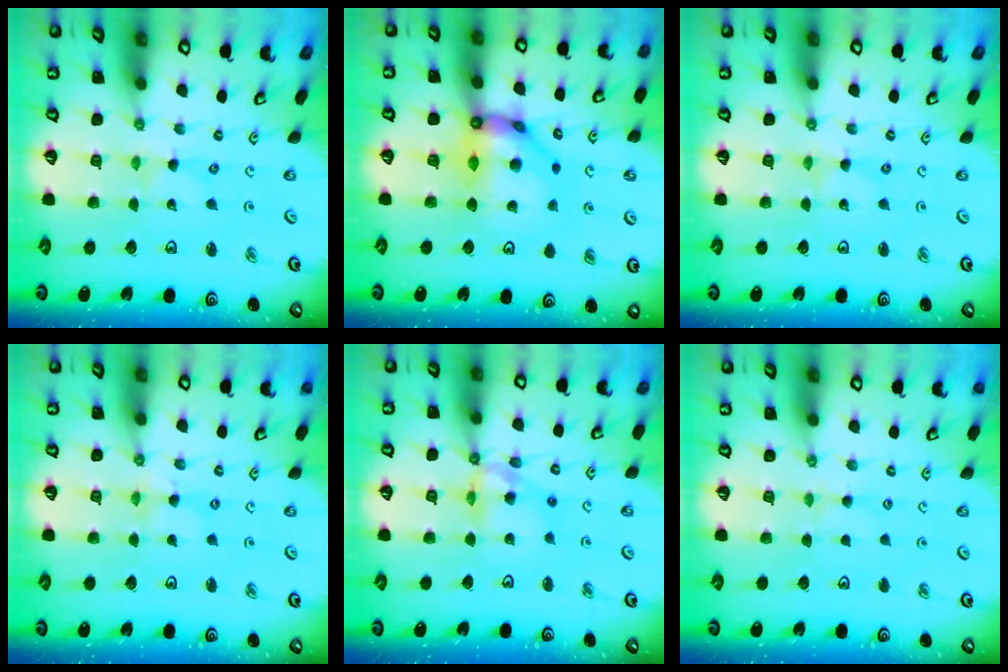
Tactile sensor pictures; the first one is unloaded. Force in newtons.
{"total": 11.9, "press": 11.9, "slide": 1.0}
{"total": 0.0}
{"total": 1.3, "press": 1.3, "slide": 0.3}
{"total": 11.6, "press": 11.5, "slide": 1.4}
{"total": 1.5, "press": 1.4, "slide": 0.3}